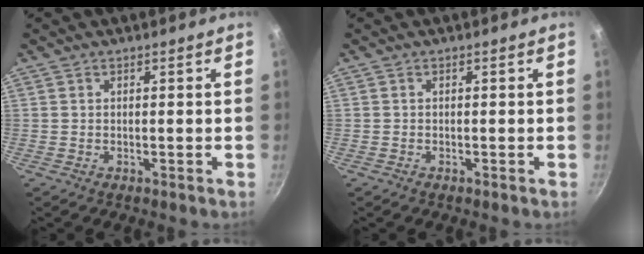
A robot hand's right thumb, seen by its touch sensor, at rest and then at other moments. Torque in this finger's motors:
{"motor_torque": [-0.13, -0.03, -0.12, -0.01, 0.01]}